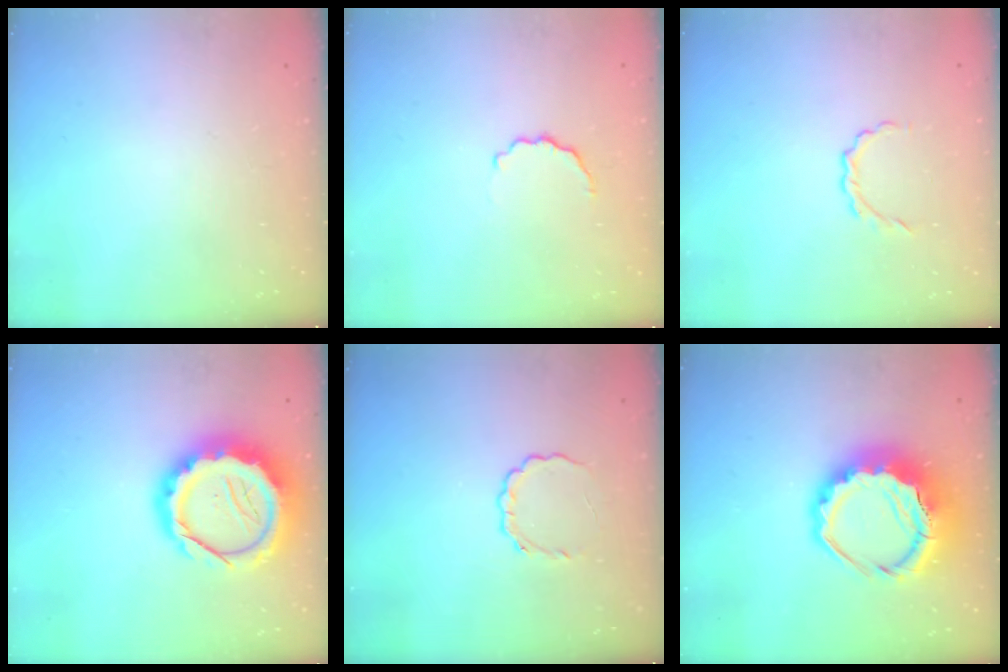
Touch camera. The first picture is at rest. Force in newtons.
{"total": 3.5, "press": 3.4, "slide": 1.0}
{"total": 3.0, "press": 2.8, "slide": 0.9}
{"total": 18.8, "press": 18.4, "slide": 4.0}
{"total": 2.8, "press": 2.8, "slide": 0.4}
{"total": 13.7, "press": 13.4, "slide": 2.9}